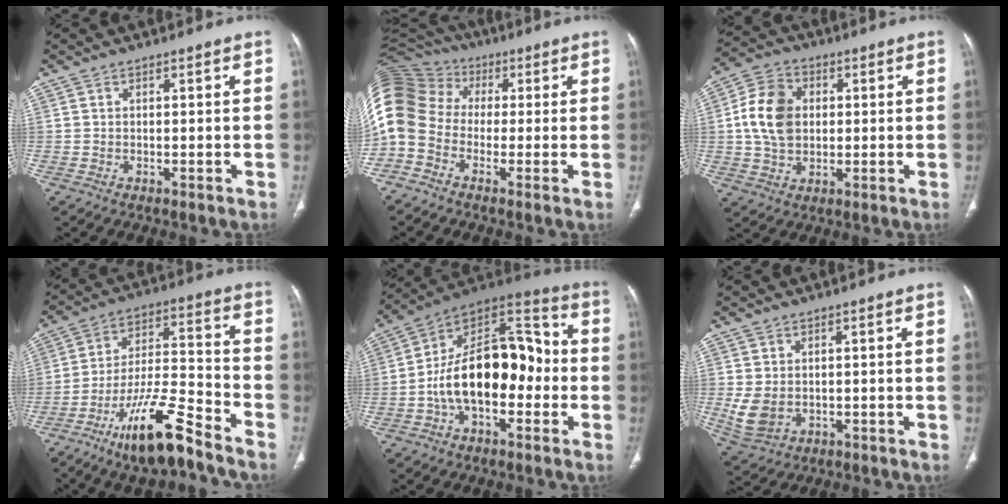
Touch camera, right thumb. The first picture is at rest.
{"total": 19.8, "force": [-1.0, 16.2, 11.3], "torque": [-0.283, 0.076, -0.032]}
{"total": 11.7, "force": [1.1, 8.8, 7.6], "torque": [-0.122, 0.012, 0.015]}
{"total": 16.0, "force": [-11.2, 3.4, 10.9], "torque": [-0.194, 0.073, -0.196]}
{"total": 21.1, "force": [-3.1, 12.0, 17.1], "torque": [-0.251, 0.055, -0.057]}
{"total": 5.8, "force": [-0.4, 4.5, 3.7], "torque": [-0.072, -0.006, 0.010]}